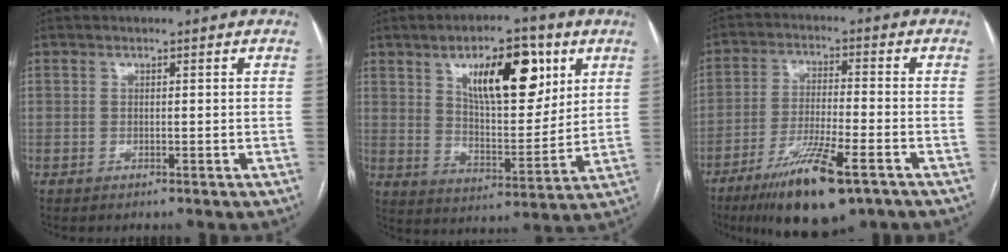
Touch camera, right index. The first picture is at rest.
{"total": 14.5, "force": [6.7, 5.4, 11.7], "torque": [-0.181, 0.010, 0.113]}
{"total": 13.4, "force": [-8.1, 2.1, 10.5], "torque": [-0.192, -0.027, -0.135]}